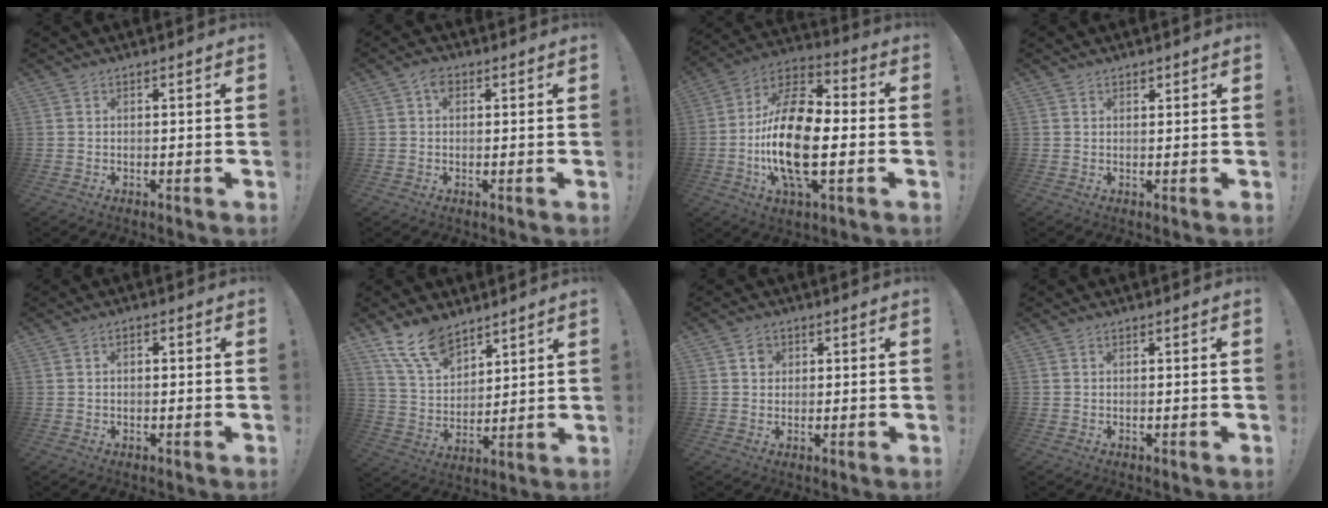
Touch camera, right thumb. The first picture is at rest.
{"total": 3.1, "force": [1.0, 2.1, 2.1], "torque": [-0.034, 0.003, 0.016]}
{"total": 22.0, "force": [-3.5, 10.6, 19.0], "torque": [-0.375, 0.015, -0.059]}
{"total": 0.9, "force": [0.7, 0.6, 0.2], "torque": [-0.005, 0.000, 0.013]}
{"total": 1.4, "force": [-0.6, 0.8, 0.9], "torque": [-0.024, 0.008, -0.011]}
{"total": 12.7, "force": [9.6, 6.2, 5.6], "torque": [-0.120, -0.052, 0.185]}
{"total": 2.8, "force": [0.7, 2.5, 1.0], "torque": [-0.004, -0.003, 0.009]}
{"total": 0.0}